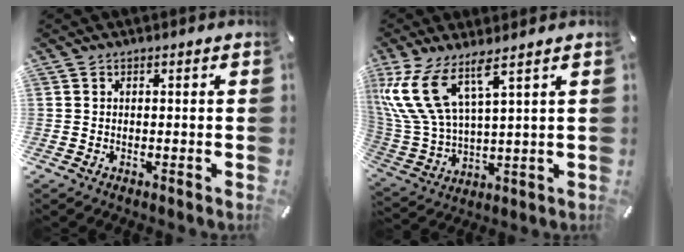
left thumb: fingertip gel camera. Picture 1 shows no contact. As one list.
[{"total": 13.2, "force": [8.1, 4.8, 9.2], "torque": [-0.237, -0.050, 0.139]}]